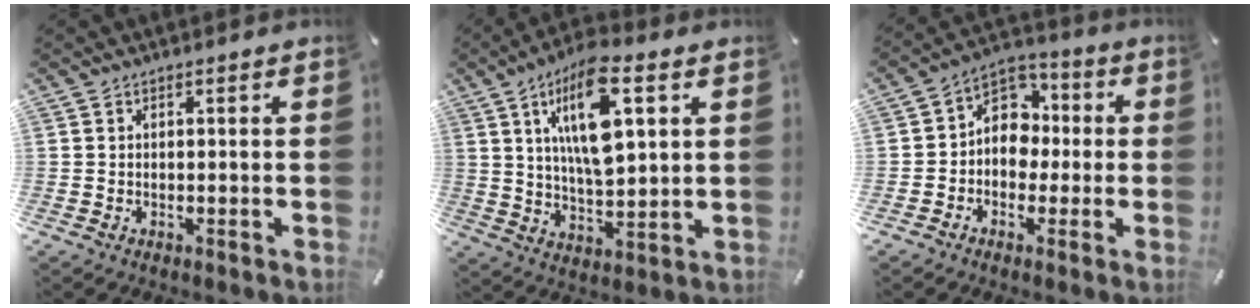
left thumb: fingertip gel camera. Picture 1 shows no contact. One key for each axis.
{"total": 15.2, "fx": 6.4, "fy": 5.9, "fz": 12.4, "tx": -0.233, "ty": -0.016, "tz": 0.101}
{"total": 9.5, "fx": -0.5, "fy": 8.5, "fz": 4.2, "tx": -0.079, "ty": 0.010, "tz": -0.009}